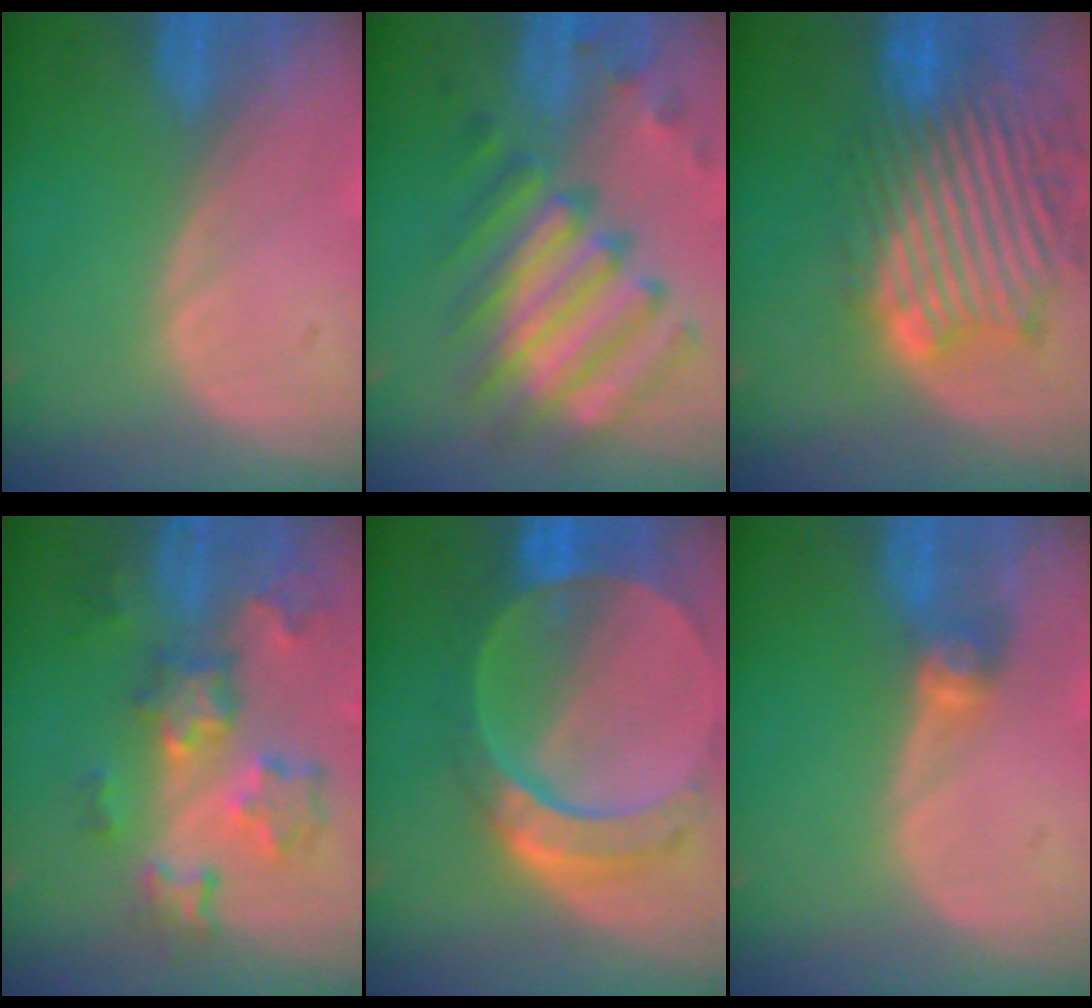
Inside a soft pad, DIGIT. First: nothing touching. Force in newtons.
{"total": 9.9, "press": 9.7, "slide": 2.2}
{"total": 13.3, "press": 11.7, "slide": 6.3}
{"total": 9.2, "press": 8.1, "slide": 4.4}
{"total": 10.5, "press": 8.9, "slide": 5.7}
{"total": 2.6, "press": 2.5, "slide": 0.6}